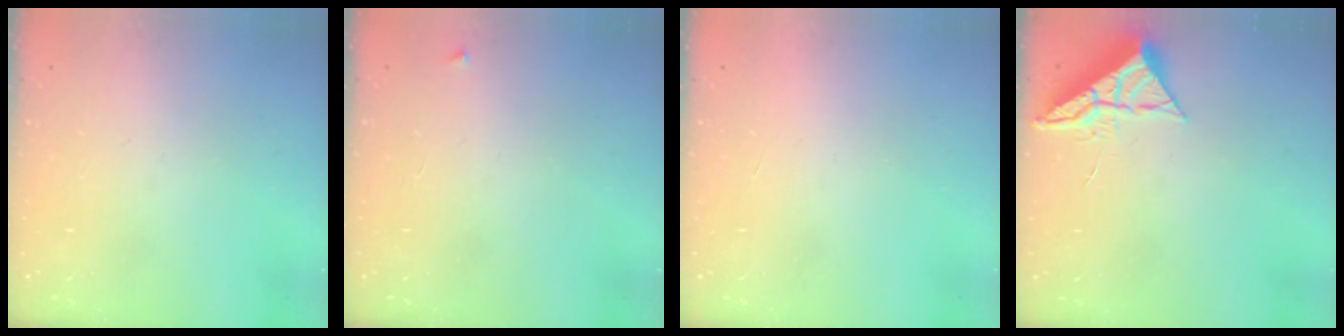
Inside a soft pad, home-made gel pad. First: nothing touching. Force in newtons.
{"total": 2.5, "press": 2.4, "slide": 0.4}
{"total": 1.7, "press": 1.7, "slide": 0.1}
{"total": 6.6, "press": 6.6, "slide": 0.3}